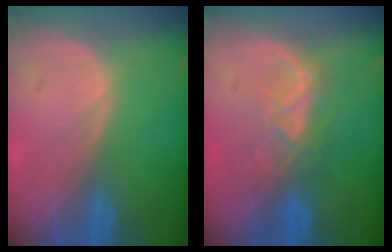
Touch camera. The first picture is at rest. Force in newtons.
{"total": 4.1, "press": 4.1, "slide": 0.6}